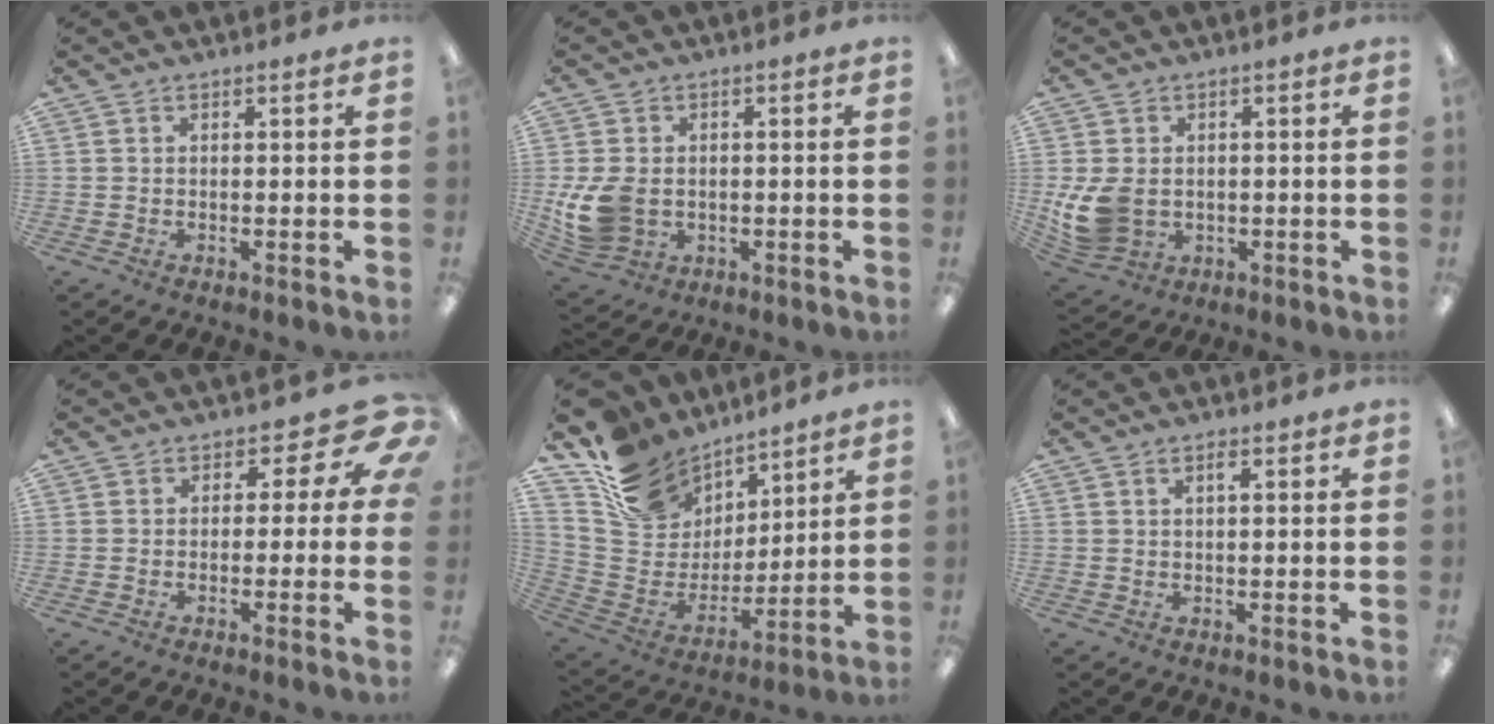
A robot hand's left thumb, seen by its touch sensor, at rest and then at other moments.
{"total": 10.9, "force": [-1.3, 8.7, 6.5], "torque": [-0.140, 0.006, -0.020]}
{"total": 10.5, "force": [-0.9, 8.5, 6.1], "torque": [-0.127, 0.009, -0.011]}
{"total": 6.7, "force": [1.5, 4.3, 4.9], "torque": [-0.058, -0.011, 0.025]}
{"total": 17.2, "force": [12.4, 10.9, 5.1], "torque": [-0.122, -0.080, 0.240]}
{"total": 2.0, "force": [0.9, 0.7, 1.6], "torque": [-0.026, 0.002, 0.012]}